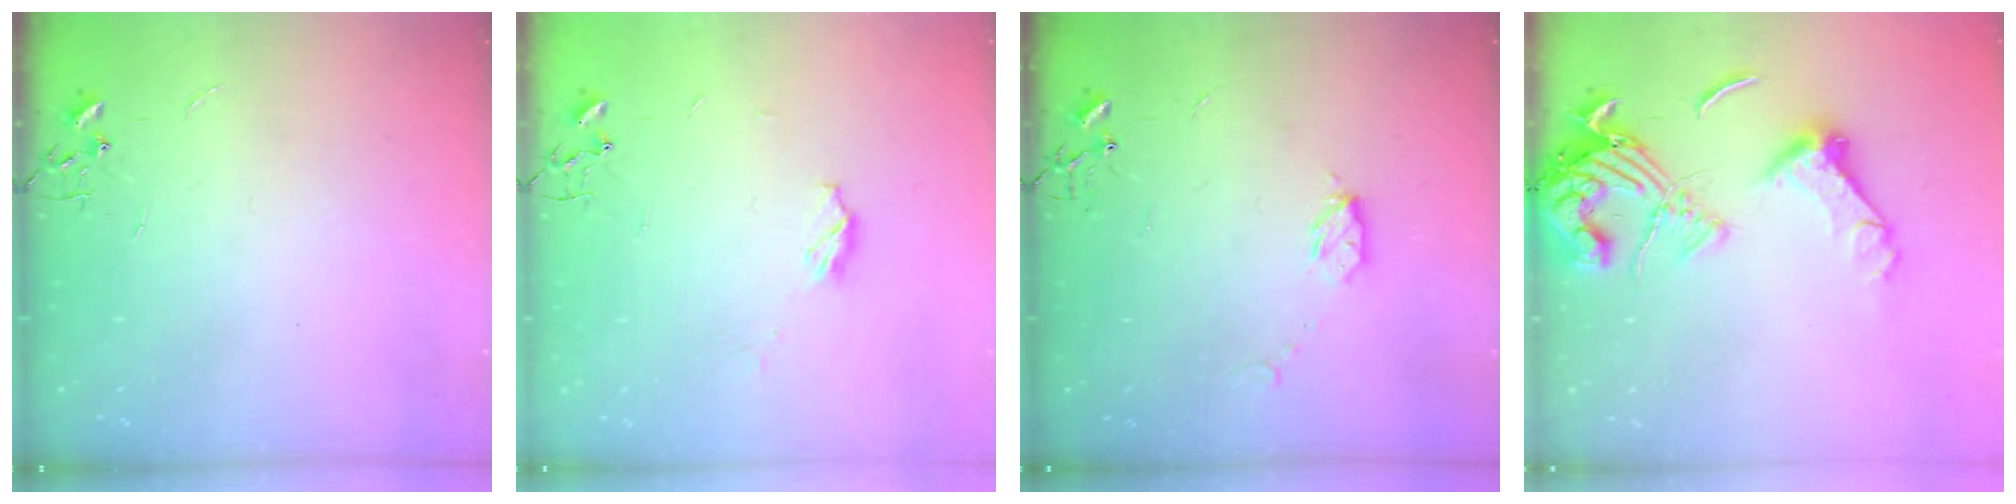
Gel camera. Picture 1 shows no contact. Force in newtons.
{"total": 5.6, "press": 5.5, "slide": 0.4}
{"total": 5.8, "press": 5.8, "slide": 0.7}
{"total": 16.5, "press": 16.4, "slide": 2.2}